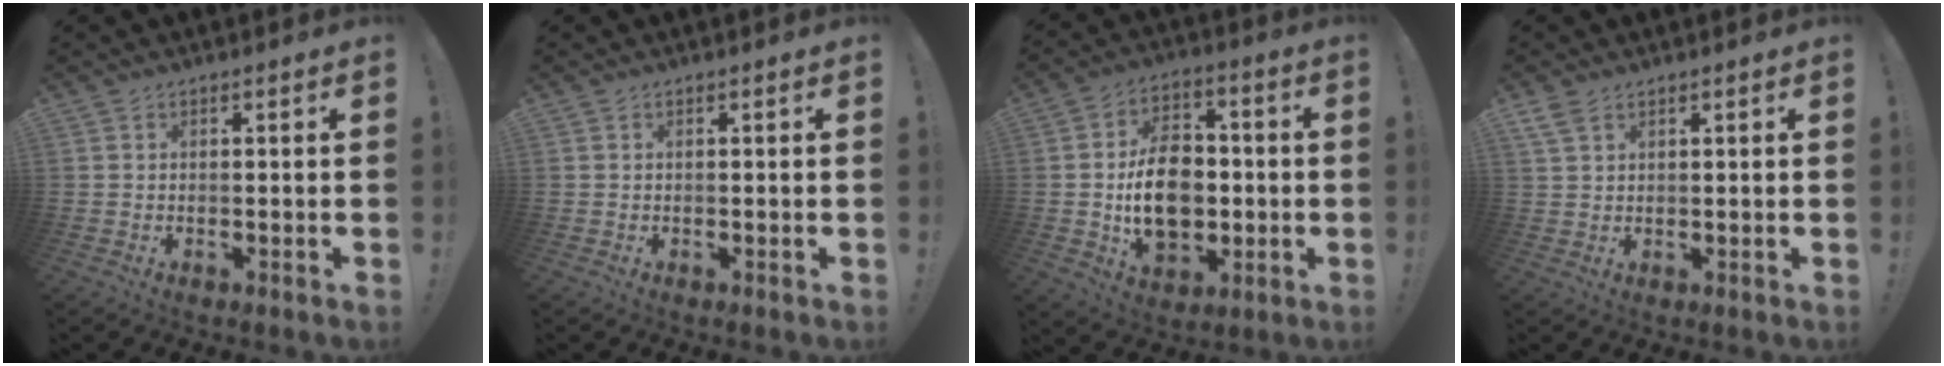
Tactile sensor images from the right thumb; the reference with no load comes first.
{"total": 0.0}
{"total": 16.0, "force": [-1.3, 11.5, 11.0], "torque": [-0.187, 0.004, -0.021]}
{"total": 3.8, "force": [2.5, 1.9, 2.2], "torque": [-0.054, -0.003, 0.050]}